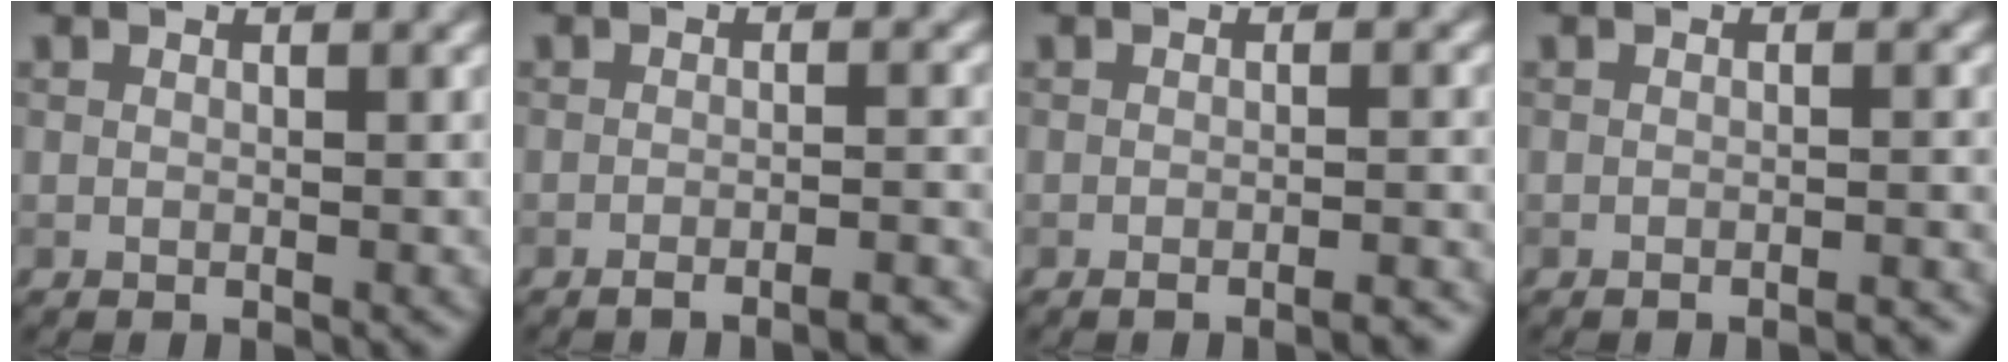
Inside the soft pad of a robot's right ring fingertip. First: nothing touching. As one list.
[{"total": 3.5, "force": [-2.6, 0.7, 2.2], "torque": [-0.025, 0.008, -0.042]}, {"total": 2.3, "force": [-1.6, 0.5, 1.6], "torque": [-0.011, 0.003, -0.026]}, {"total": 1.6, "force": [-1.4, 0.3, 0.8], "torque": [-0.001, 0.005, -0.018]}]